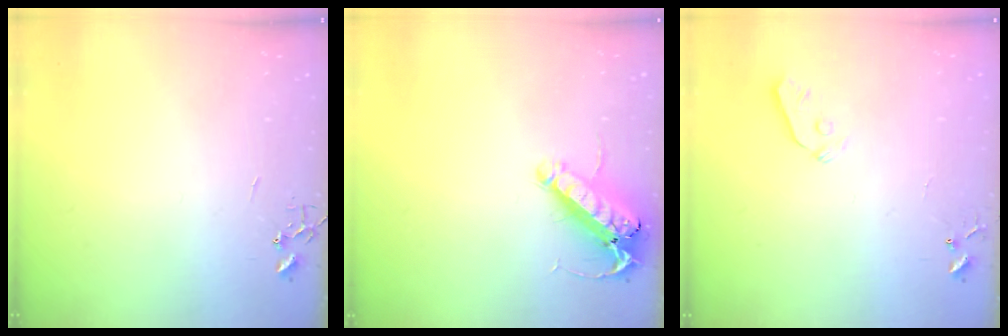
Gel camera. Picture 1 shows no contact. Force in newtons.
{"total": 14.7, "press": 14.5, "slide": 2.6}
{"total": 3.3, "press": 3.2, "slide": 0.8}